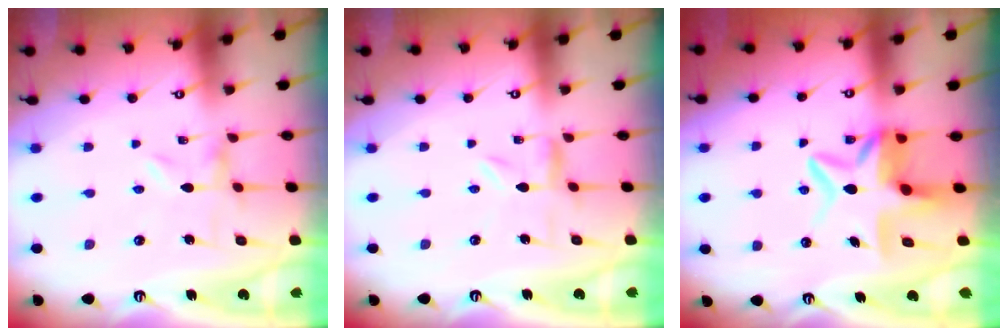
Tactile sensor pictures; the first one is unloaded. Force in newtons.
{"total": 2.0, "press": 1.9, "slide": 0.4}
{"total": 9.8, "press": 9.6, "slide": 1.8}